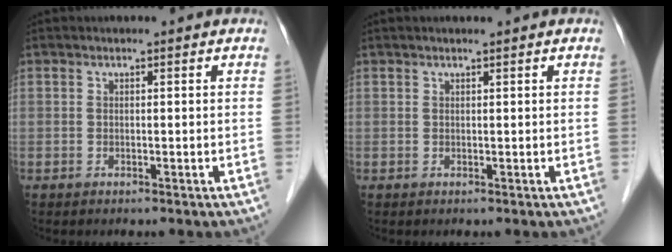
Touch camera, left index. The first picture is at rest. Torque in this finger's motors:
{"motor_torque": [0.19, -0.19, 0.04, 0.01]}